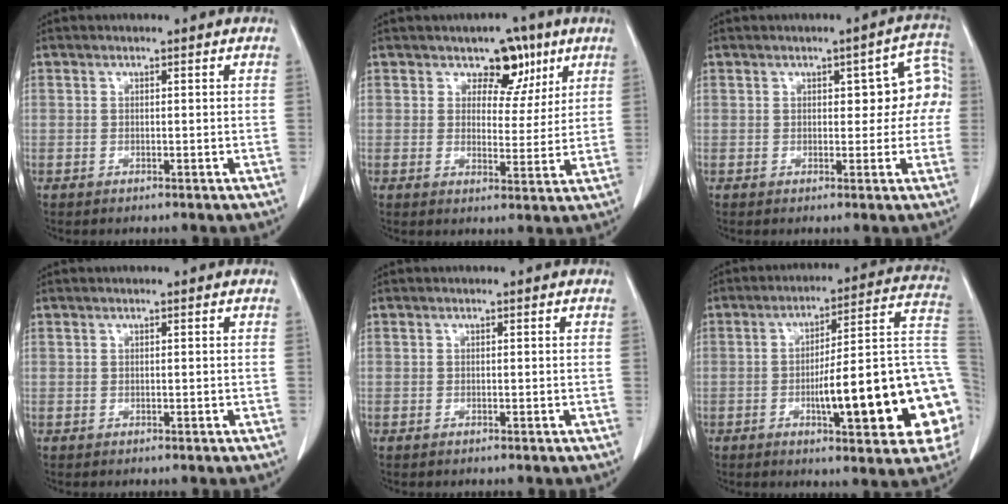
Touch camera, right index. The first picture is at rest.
{"total": 6.0, "force": [3.6, 4.0, 2.6], "torque": [-0.018, 0.002, 0.050]}
{"total": 6.8, "force": [0.8, 3.4, 5.9], "torque": [-0.054, 0.034, 0.010]}
{"total": 0.0}
{"total": 0.0}
{"total": 22.0, "force": [-4.9, 3.3, 21.2], "torque": [-0.200, 0.029, -0.059]}